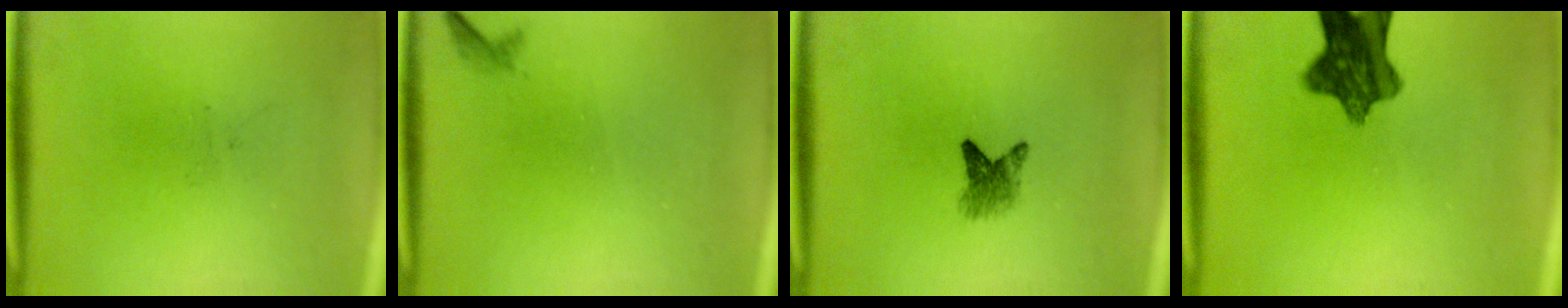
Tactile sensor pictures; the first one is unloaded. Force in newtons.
{"total": 0.6}
{"total": 2.7}
{"total": 9.1}